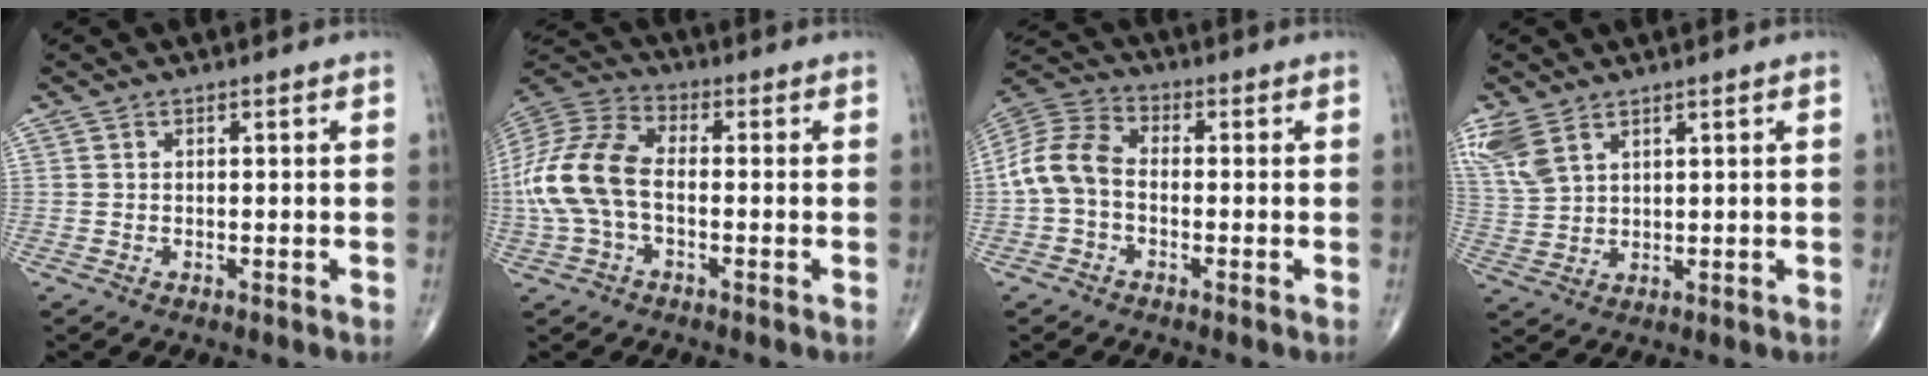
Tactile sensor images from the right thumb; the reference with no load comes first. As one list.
[{"total": 15.4, "force": [-1.7, 9.0, 12.3], "torque": [-0.275, 0.035, -0.035]}, {"total": 9.5, "force": [-1.3, 6.5, 6.8], "torque": [-0.135, 0.030, -0.041]}, {"total": 7.2, "force": [4.5, 3.6, 4.3], "torque": [-0.103, -0.004, 0.104]}]